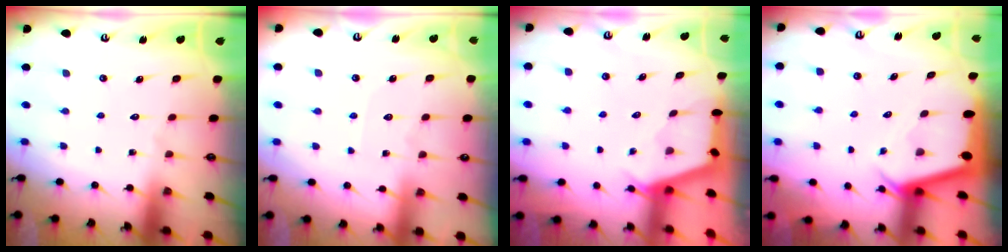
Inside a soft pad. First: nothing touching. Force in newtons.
{"total": 2.9, "press": 2.9, "slide": 0.4}
{"total": 2.7, "press": 2.7, "slide": 0.3}
{"total": 2.6, "press": 2.6, "slide": 0.3}